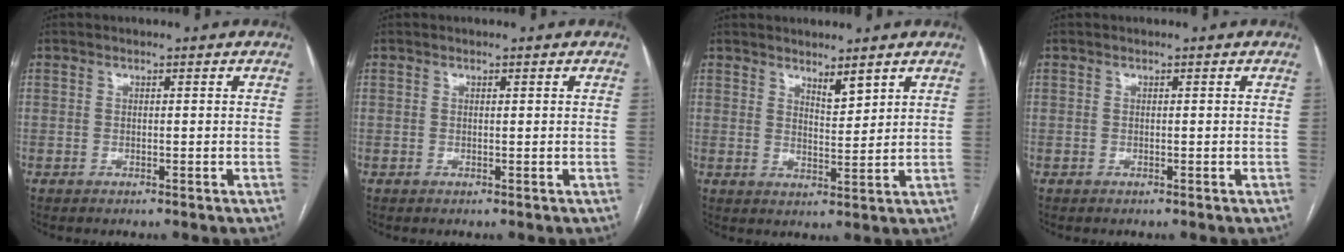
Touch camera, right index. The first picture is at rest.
{"total": 0.0}
{"total": 3.2, "force": [2.6, 0.6, 1.8], "torque": [-0.034, -0.013, 0.049]}
{"total": 0.0}